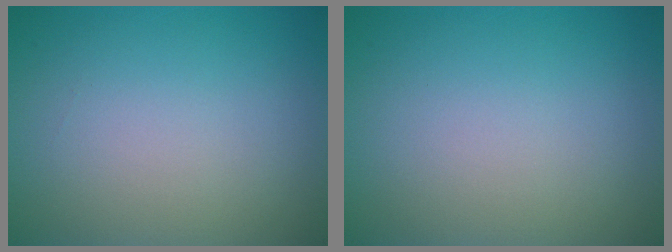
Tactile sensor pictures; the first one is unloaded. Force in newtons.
{"total": 0.0}